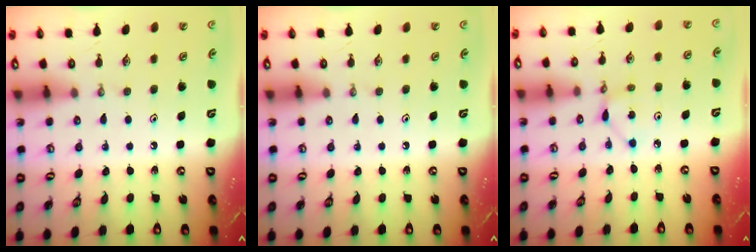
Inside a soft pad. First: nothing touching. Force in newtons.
{"total": 0.0}
{"total": 2.7, "press": 2.7, "slide": 0.1}